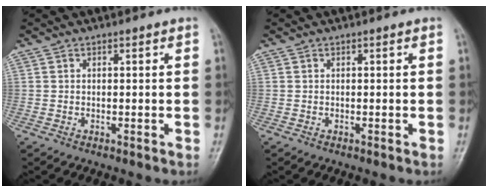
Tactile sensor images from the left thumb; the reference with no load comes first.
{"total": 0.0}